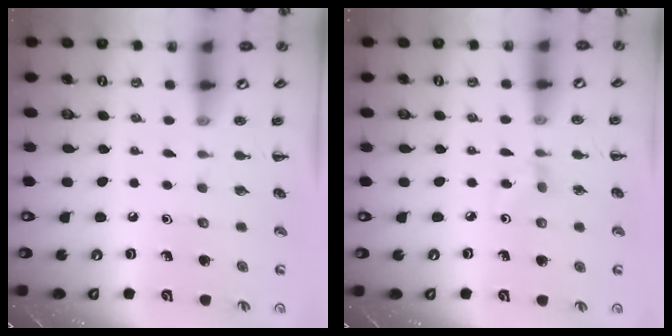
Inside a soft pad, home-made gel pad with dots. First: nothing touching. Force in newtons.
{"total": 2.6, "press": 2.5, "slide": 0.8}